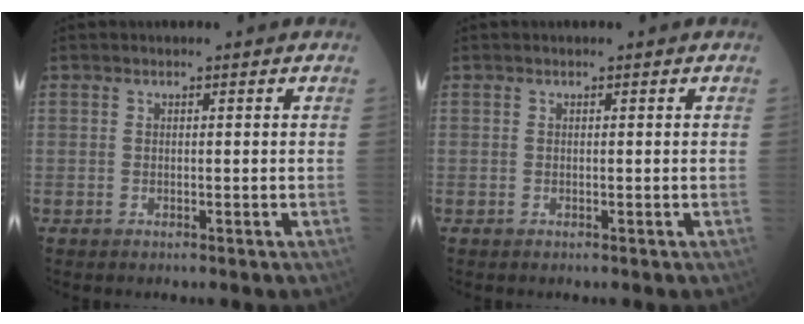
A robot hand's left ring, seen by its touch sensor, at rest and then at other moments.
{"total": 0.0}